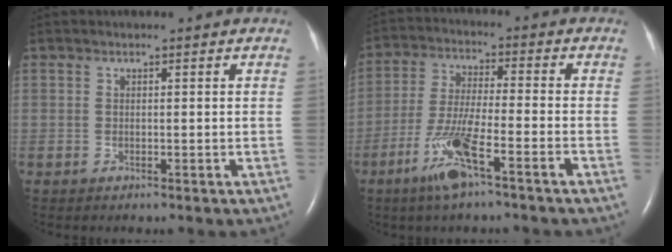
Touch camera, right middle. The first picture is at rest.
{"total": 9.2, "force": [-5.2, 0.3, 7.6], "torque": [-0.160, -0.011, -0.101]}